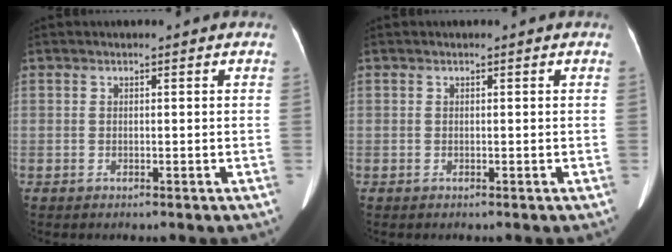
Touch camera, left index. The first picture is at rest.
{"total": 0.0}